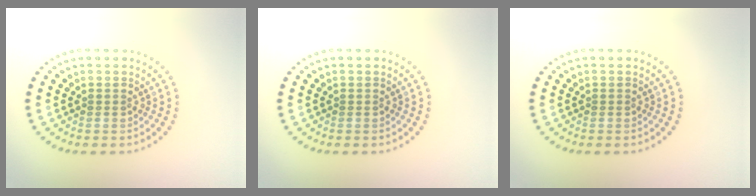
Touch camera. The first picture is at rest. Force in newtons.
{"total": 0.0}
{"total": 0.0}